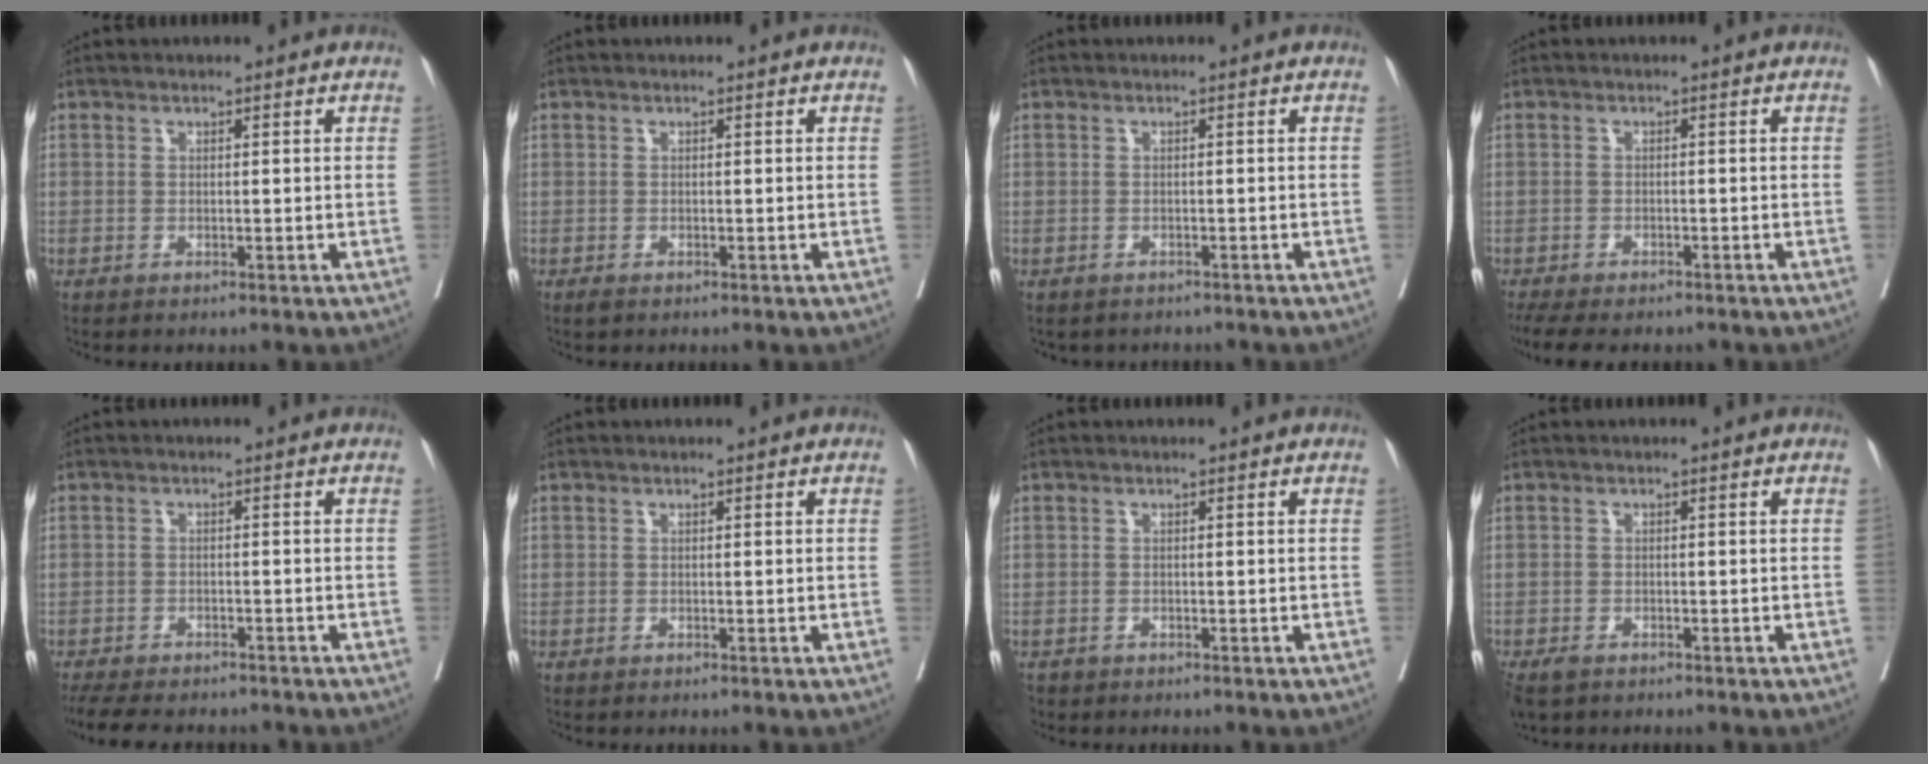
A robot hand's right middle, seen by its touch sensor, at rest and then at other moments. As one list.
[{"total": 0.5, "force": [-0.4, 0.3, 0.3], "torque": [-0.006, -0.001, -0.004]}, {"total": 2.7, "force": [-2.4, 1.3, 0.3], "torque": [-0.007, 0.001, -0.032]}, {"total": 9.3, "force": [-7.6, 3.2, 4.2], "torque": [-0.071, -0.006, -0.109]}, {"total": 11.6, "force": [-10.0, 3.3, 4.8], "torque": [-0.089, -0.010, -0.139]}, {"total": 0.0}, {"total": 1.2, "force": [-1.0, 0.7, 0.1], "torque": [-0.008, 0.000, -0.018]}, {"total": 4.2, "force": [-3.0, 2.2, 1.9], "torque": [-0.039, -0.008, -0.051]}]